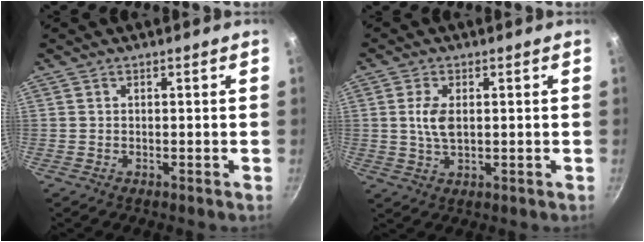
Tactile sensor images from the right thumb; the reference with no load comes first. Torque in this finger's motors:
{"motor_torque": [-0.20, 0.28, -0.10, 0.00, 0.13]}